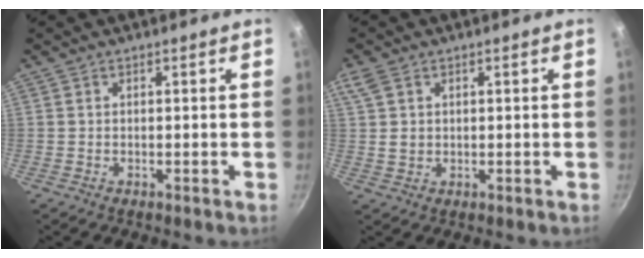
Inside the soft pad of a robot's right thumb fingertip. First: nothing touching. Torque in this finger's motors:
{"motor_torque": [-0.53, 0.64, 0.34, -0.23, 0.07]}